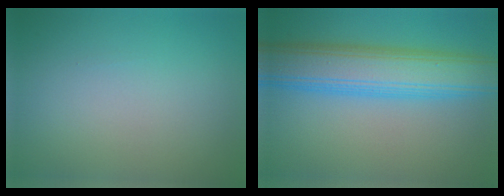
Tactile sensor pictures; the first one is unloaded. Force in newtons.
{"total": 8.7, "press": 8.7, "slide": 0.2}